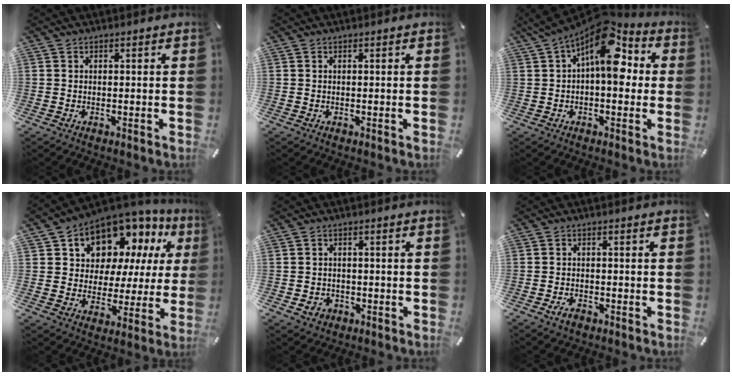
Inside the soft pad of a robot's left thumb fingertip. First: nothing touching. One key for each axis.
{"total": 0.0}
{"total": 14.6, "fx": 5.1, "fy": 7.3, "fz": 11.5, "tx": -0.179, "ty": -0.037, "tz": 0.086}
{"total": 11.3, "fx": 8.5, "fy": 7.1, "fz": 2.5, "tx": -0.061, "ty": -0.082, "tz": 0.157}
{"total": 3.0, "fx": -1.2, "fy": 2.5, "fz": 1.0, "tx": -0.017, "ty": 0.005, "tz": -0.024}
{"total": 2.7, "fx": -1.7, "fy": 1.5, "fz": 1.6, "tx": -0.035, "ty": 0.005, "tz": -0.033}